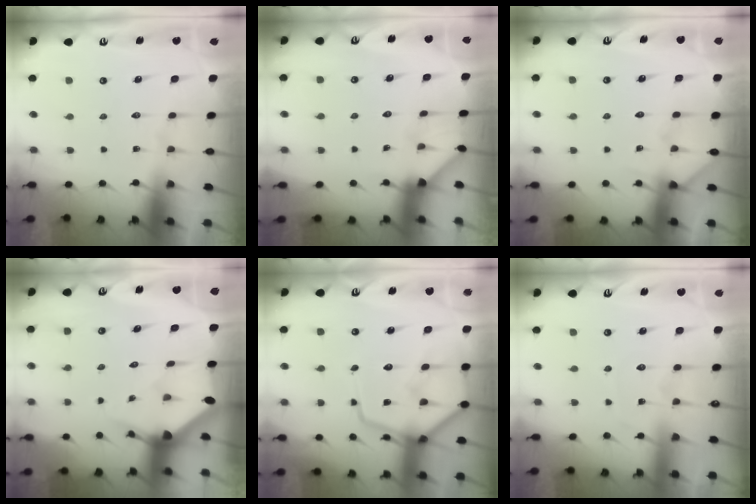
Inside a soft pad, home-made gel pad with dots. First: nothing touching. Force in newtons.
{"total": 2.0, "press": 2.0, "slide": 0.3}
{"total": 3.0, "press": 3.0, "slide": 0.3}
{"total": 2.9, "press": 2.9, "slide": 0.2}
{"total": 12.4, "press": 12.4, "slide": 1.2}
{"total": 4.0, "press": 4.0, "slide": 0.5}